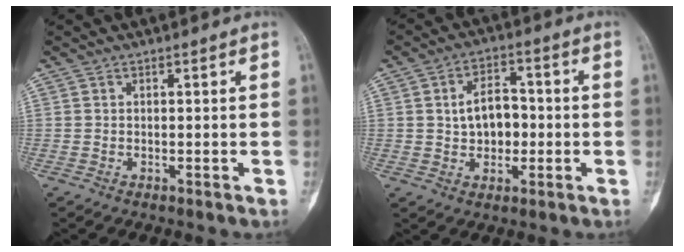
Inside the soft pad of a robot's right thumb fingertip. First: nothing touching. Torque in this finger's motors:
{"motor_torque": [-0.48, 0.83, 0.30, -0.55, -0.02]}